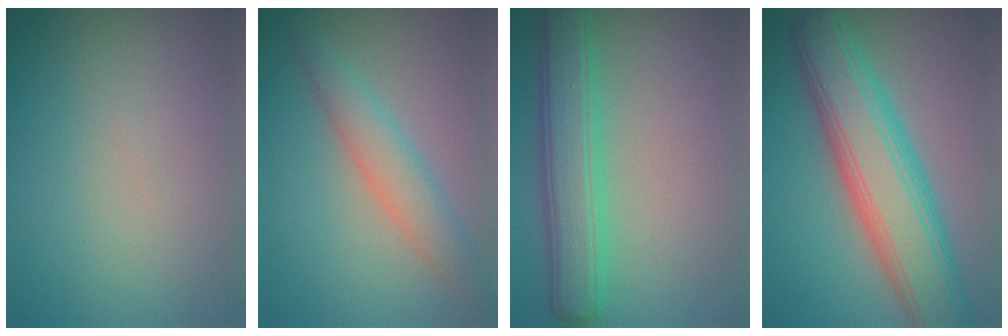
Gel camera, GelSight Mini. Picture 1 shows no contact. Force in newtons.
{"total": 3.2, "press": 3.2, "slide": 0.1}
{"total": 5.8, "press": 5.8, "slide": 0.1}
{"total": 9.1, "press": 9.1, "slide": 0.3}